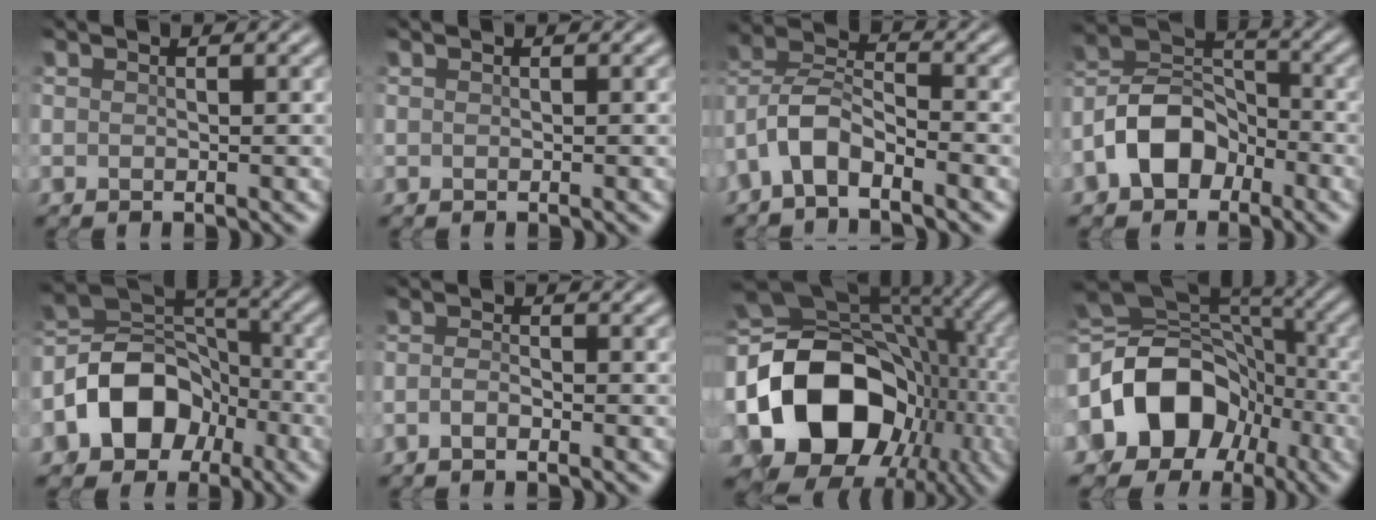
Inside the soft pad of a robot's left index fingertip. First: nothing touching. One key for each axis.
{"total": 0.0}
{"total": 4.3, "fx": -2.8, "fy": 1.7, "fz": 2.8, "tx": -0.059, "ty": 0.013, "tz": -0.063}
{"total": 7.1, "fx": -3.5, "fy": 4.7, "fz": 4.0, "tx": -0.076, "ty": 0.013, "tz": -0.077}
{"total": 8.9, "fx": -3.7, "fy": 6.4, "fz": 4.9, "tx": -0.077, "ty": 0.011, "tz": -0.071}
{"total": 1.2, "fx": -0.8, "fy": 0.0, "fz": 0.9, "tx": -0.026, "ty": 0.007, "tz": -0.018}
{"total": 17.0, "fx": -2.1, "fy": 12.4, "fz": 11.4, "tx": -0.212, "ty": -0.007, "tz": -0.029}
{"total": 12.8, "fx": -3.1, "fy": 9.6, "fz": 7.9, "tx": -0.155, "ty": -0.007, "tz": -0.048}